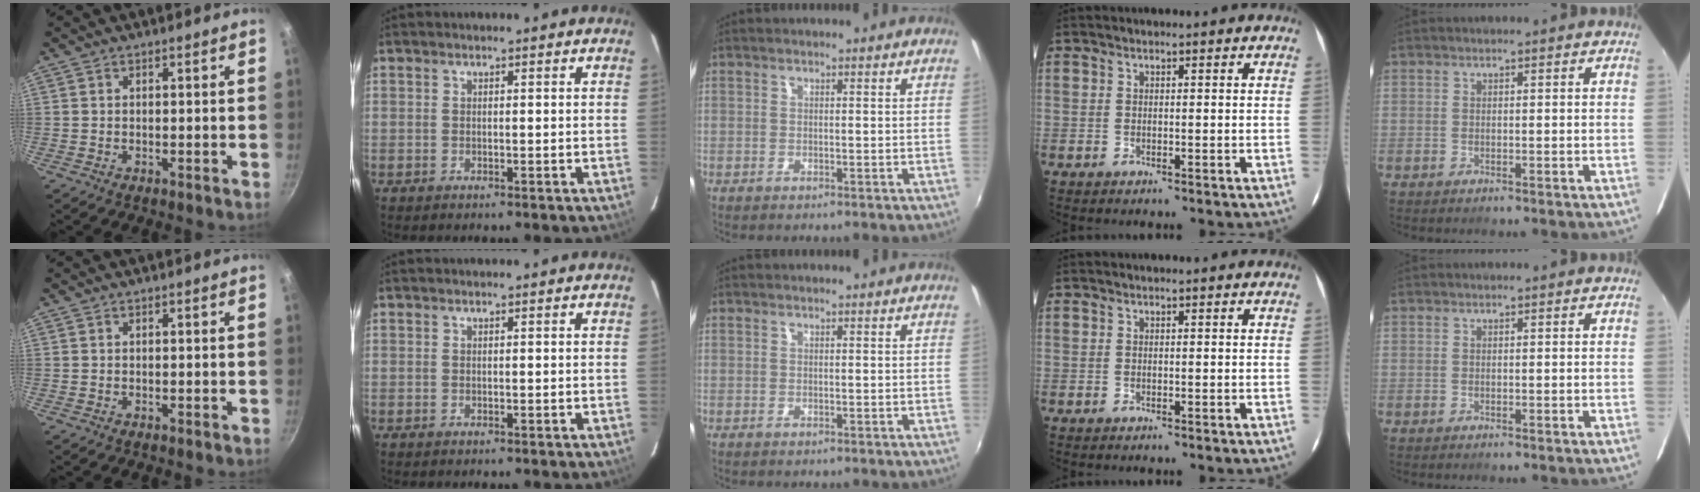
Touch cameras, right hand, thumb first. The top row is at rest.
{}